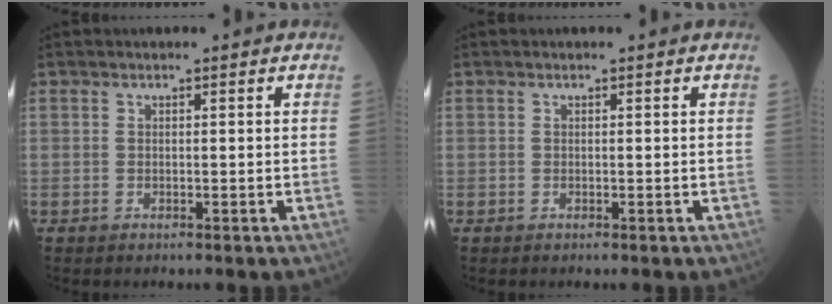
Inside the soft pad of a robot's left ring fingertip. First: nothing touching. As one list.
[{"total": 0.0}]